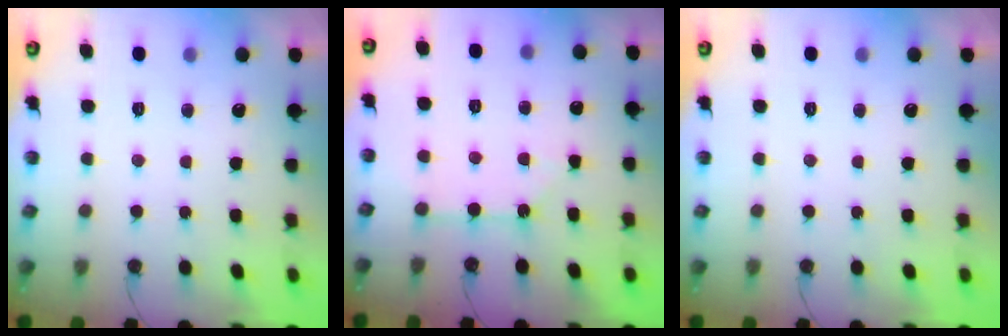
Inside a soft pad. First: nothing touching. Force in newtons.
{"total": 2.5, "press": 2.5, "slide": 0.2}
{"total": 0.0}